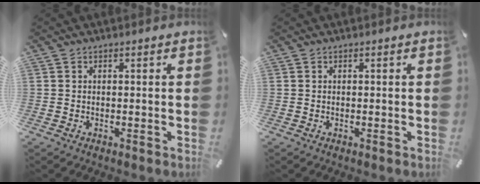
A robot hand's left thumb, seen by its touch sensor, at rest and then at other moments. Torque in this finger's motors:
{"motor_torque": [0.00, 0.00, 0.01, 0.05, 0.00]}